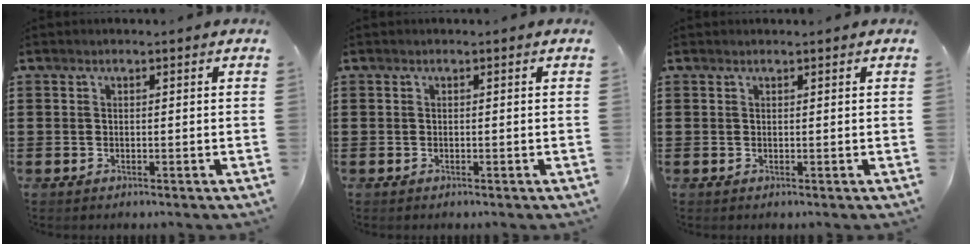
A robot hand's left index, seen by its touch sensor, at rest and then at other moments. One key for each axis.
{"total": 0.0}
{"total": 0.0}